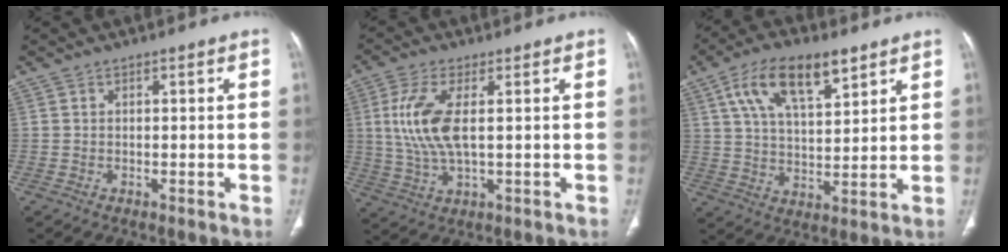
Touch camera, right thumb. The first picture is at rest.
{"total": 10.1, "force": [1.5, 4.0, 9.1], "torque": [-0.215, -0.005, 0.035]}
{"total": 14.1, "force": [7.5, 6.2, 10.2], "torque": [-0.161, -0.016, 0.137]}